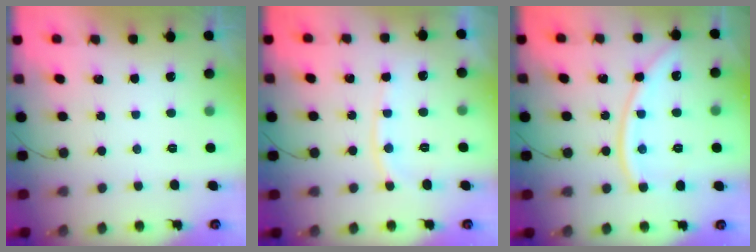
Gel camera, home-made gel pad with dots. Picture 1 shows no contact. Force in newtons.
{"total": 9.0, "press": 8.9, "slide": 1.3}
{"total": 12.0, "press": 11.9, "slide": 1.4}